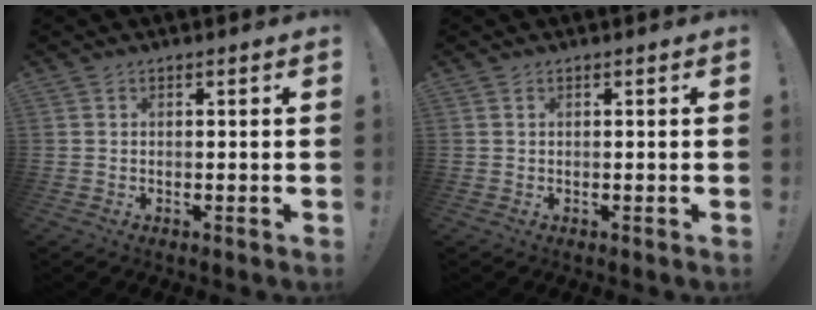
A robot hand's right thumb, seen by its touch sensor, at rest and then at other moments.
{"total": 0.0}